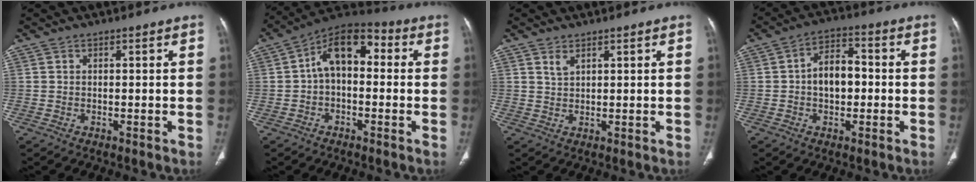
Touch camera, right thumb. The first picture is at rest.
{"total": 11.1, "force": [0.7, 6.9, 8.7], "torque": [-0.116, 0.037, -0.006]}
{"total": 1.8, "force": [1.3, 0.8, 1.0], "torque": [-0.020, -0.005, 0.030]}
{"total": 7.6, "force": [-0.4, 4.9, 5.9], "torque": [-0.081, 0.024, -0.016]}